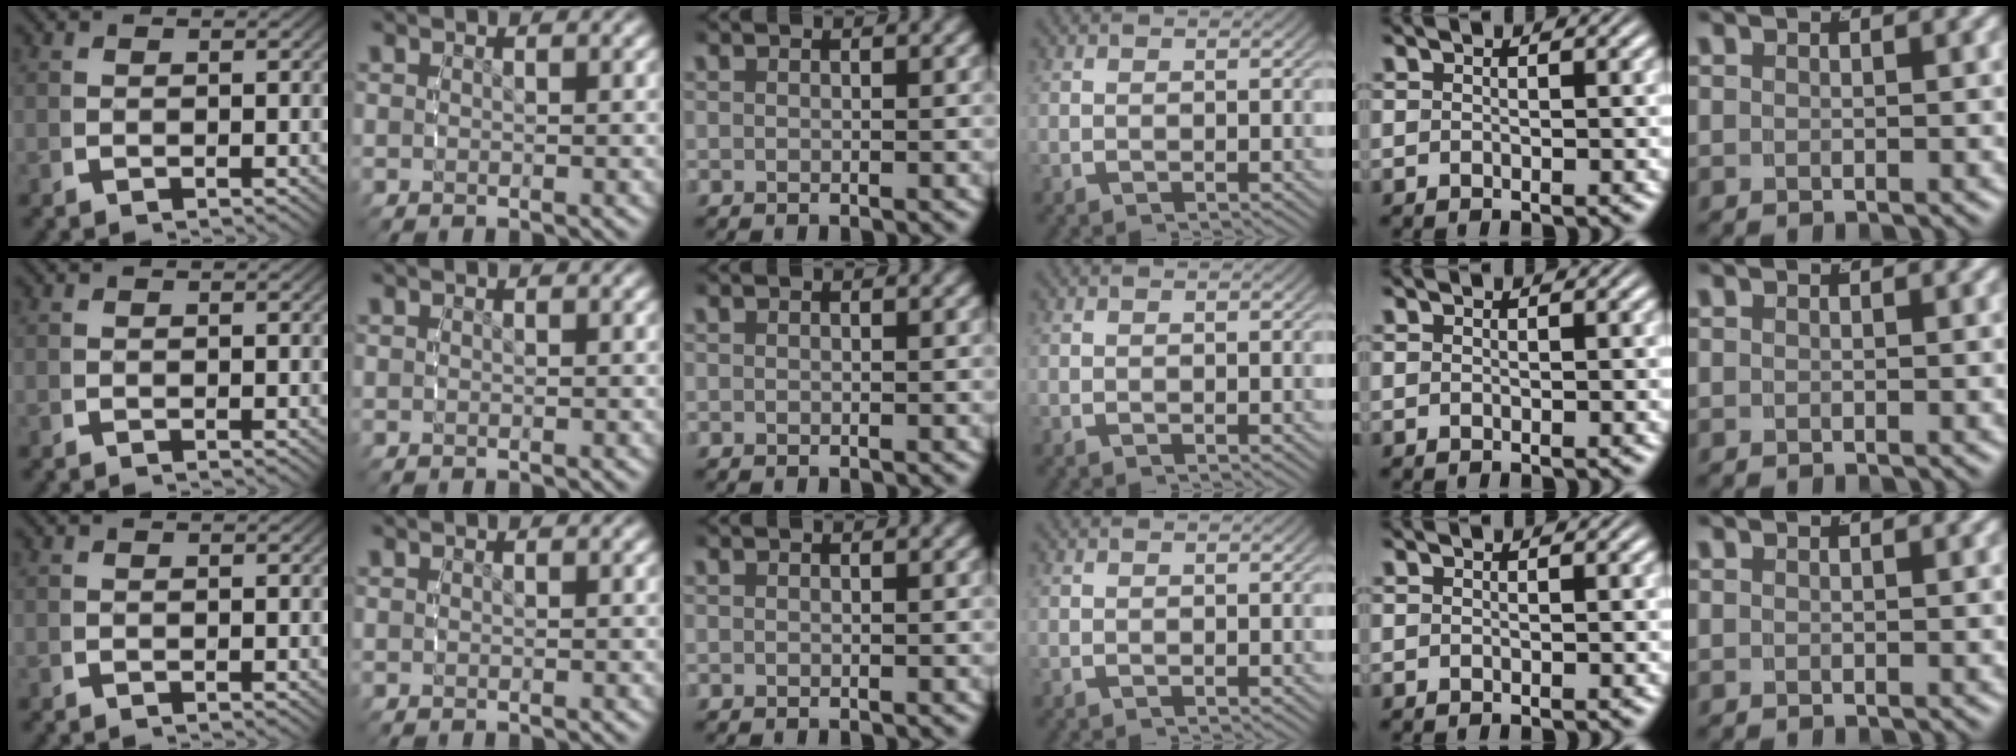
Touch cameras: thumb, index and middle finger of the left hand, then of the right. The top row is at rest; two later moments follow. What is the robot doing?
{"motion": "reach", "object": "glasses case"}